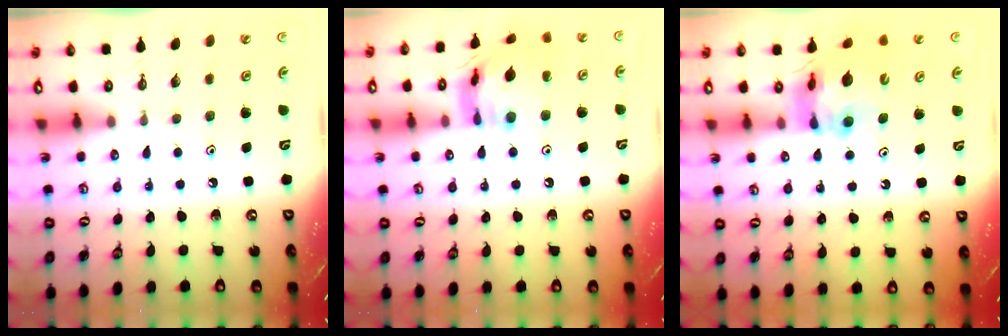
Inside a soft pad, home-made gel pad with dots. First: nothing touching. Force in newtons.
{"total": 15.3, "press": 15.2, "slide": 1.2}
{"total": 13.6, "press": 13.6, "slide": 1.4}